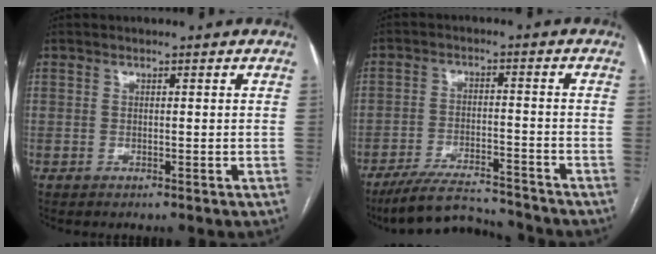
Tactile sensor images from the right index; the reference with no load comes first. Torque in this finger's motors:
{"motor_torque": [-0.54, -1.05, 0.07, -0.01]}